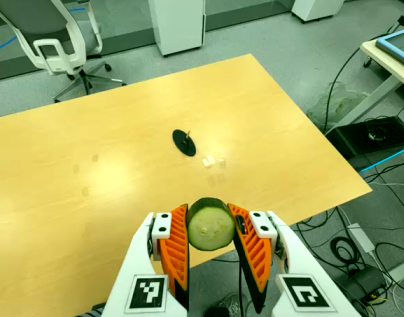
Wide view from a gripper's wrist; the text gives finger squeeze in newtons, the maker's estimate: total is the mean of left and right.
{"total": 11.2, "left": 10.0, "right": 12.4}